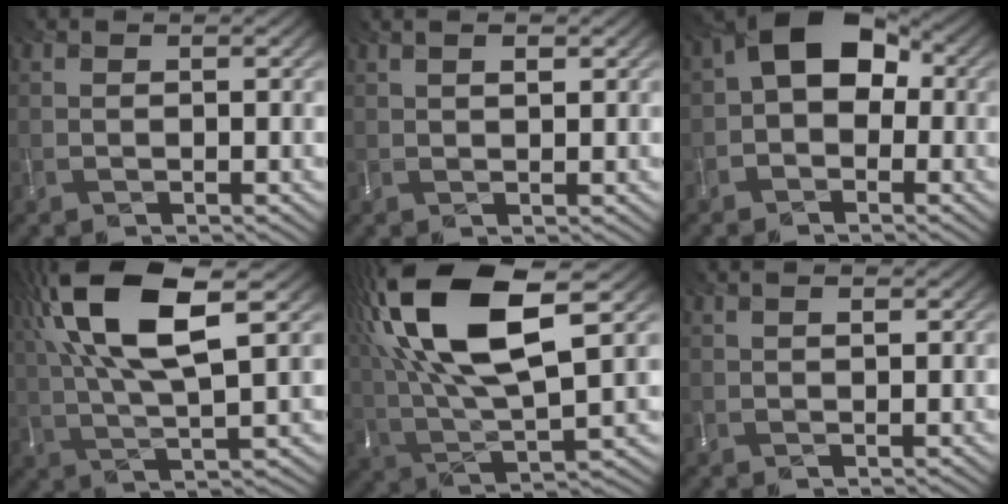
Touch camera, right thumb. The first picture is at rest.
{"total": 1.9, "force": [1.2, 0.5, 1.4], "torque": [-0.032, 0.001, 0.028]}
{"total": 8.6, "force": [0.4, 5.5, 6.7], "torque": [-0.111, 0.020, -0.005]}
{"total": 14.7, "force": [6.0, 4.3, 12.7], "torque": [-0.277, 0.023, 0.112]}
{"total": 18.4, "force": [7.4, 6.9, 15.4], "torque": [-0.342, 0.040, 0.129]}
{"total": 1.3, "force": [0.8, 0.3, 1.0], "torque": [-0.026, 0.003, 0.017]}